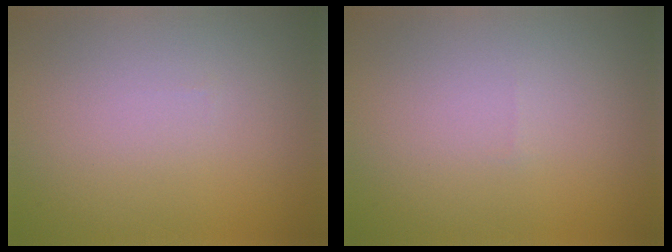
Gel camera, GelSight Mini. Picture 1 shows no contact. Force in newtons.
{"total": 0.0}